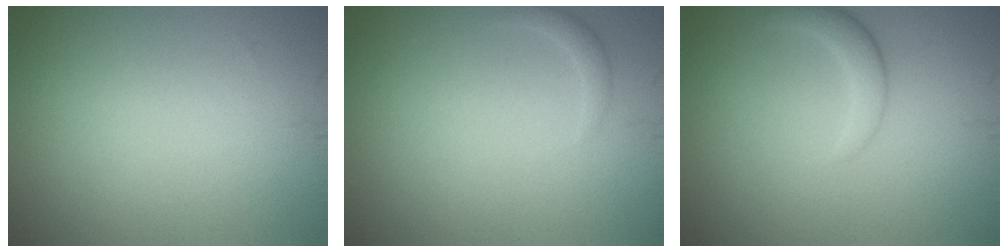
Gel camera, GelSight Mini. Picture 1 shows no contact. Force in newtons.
{"total": 0.9, "press": 0.9, "slide": 0.0}
{"total": 1.8, "press": 1.8, "slide": 0.1}